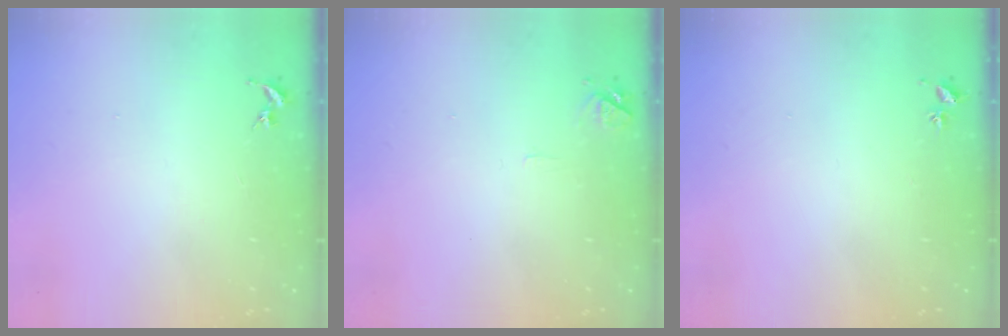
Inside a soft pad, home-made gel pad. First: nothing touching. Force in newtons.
{"total": 6.3, "press": 6.3, "slide": 0.7}
{"total": 2.0, "press": 2.0, "slide": 0.3}